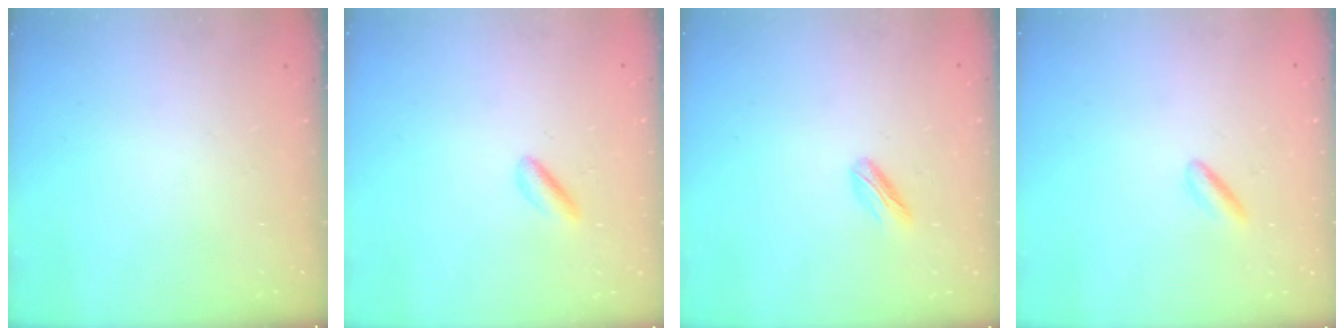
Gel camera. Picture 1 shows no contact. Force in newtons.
{"total": 1.9, "press": 1.8, "slide": 0.7}
{"total": 3.8, "press": 3.7, "slide": 0.8}
{"total": 1.8, "press": 1.6, "slide": 0.8}